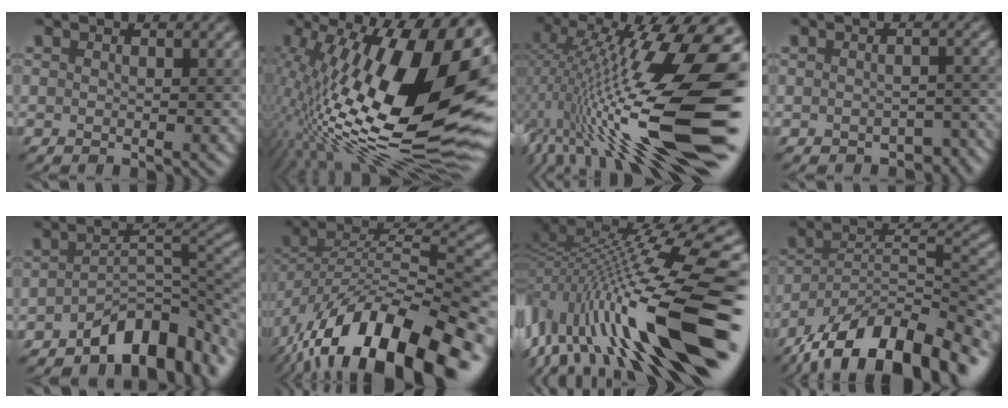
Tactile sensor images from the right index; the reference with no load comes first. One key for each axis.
{"total": 19.7, "fx": 2.5, "fy": 8.0, "fz": 17.9, "tx": -0.289, "ty": 0.007, "tz": 0.036}
{"total": 17.2, "fx": -2.9, "fy": 3.6, "fz": 16.6, "tx": -0.263, "ty": 0.031, "tz": -0.047}
{"total": 2.3, "fx": -1.9, "fy": 1.0, "fz": 0.8, "tx": -0.003, "ty": 0.008, "tz": -0.013}
{"total": 7.8, "fx": -5.0, "fy": 3.4, "fz": 5.0, "tx": -0.056, "ty": 0.010, "tz": -0.081}
{"total": 15.7, "fx": -9.3, "fy": 6.7, "fz": 10.8, "tx": -0.197, "ty": 0.011, "tz": -0.155}
{"total": 16.0, "fx": -1.0, "fy": 4.5, "fz": 15.3, "tx": -0.259, "ty": 0.018, "tz": -0.018}
{"total": 15.1, "fx": -11.0, "fy": 5.2, "fz": 8.9, "tx": -0.159, "ty": 0.026, "tz": -0.183}